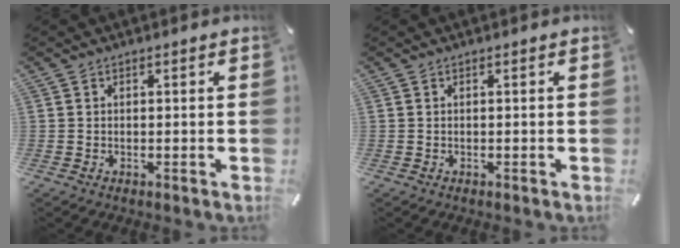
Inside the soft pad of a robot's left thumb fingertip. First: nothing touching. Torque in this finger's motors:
{"motor_torque": [-0.17, -0.16, 0.04, -0.04, 0.00]}